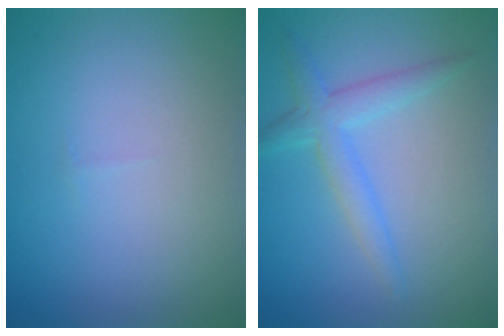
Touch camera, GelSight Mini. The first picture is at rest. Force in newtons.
{"total": 2.7, "press": 2.7, "slide": 0.0}